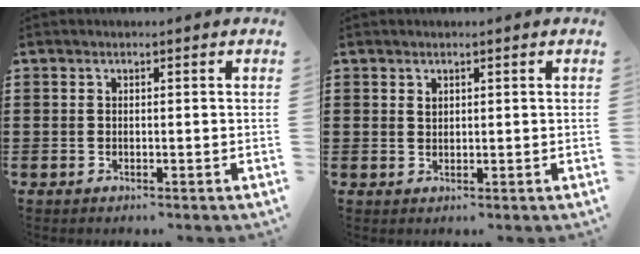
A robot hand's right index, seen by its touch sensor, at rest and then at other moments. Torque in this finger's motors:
{"motor_torque": [0.06, -0.04, 0.02, 0.03]}